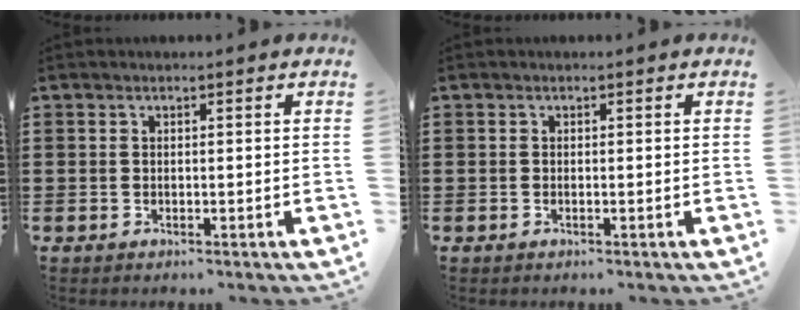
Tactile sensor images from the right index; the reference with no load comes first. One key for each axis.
{"total": 0.0}